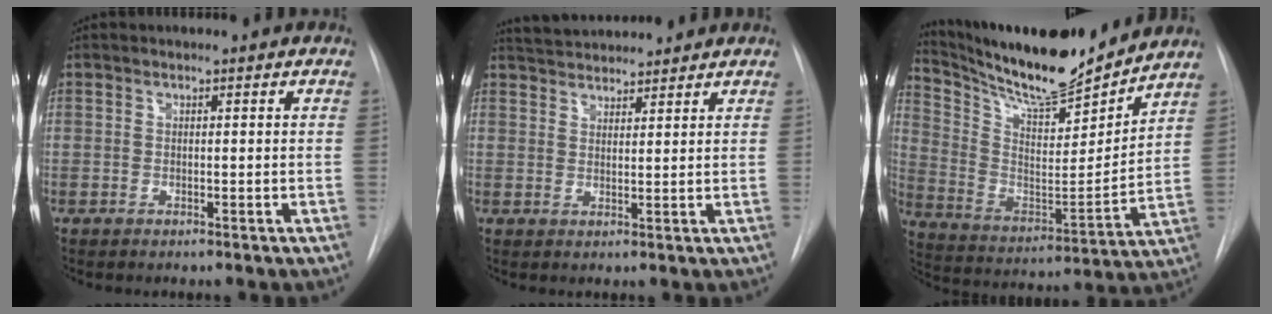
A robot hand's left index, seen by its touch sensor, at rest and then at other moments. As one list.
[{"total": 6.5, "force": [6.3, 1.1, 1.5], "torque": [-0.028, 0.030, 0.101]}, {"total": 18.5, "force": [16.9, 2.3, 7.1], "torque": [-0.140, -0.023, 0.284]}]